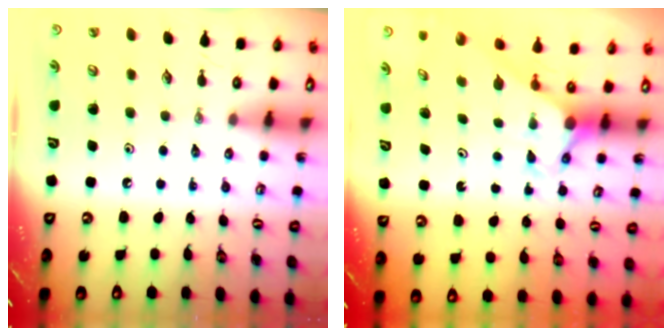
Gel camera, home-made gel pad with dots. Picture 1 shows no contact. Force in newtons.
{"total": 2.7, "press": 2.7, "slide": 0.0}